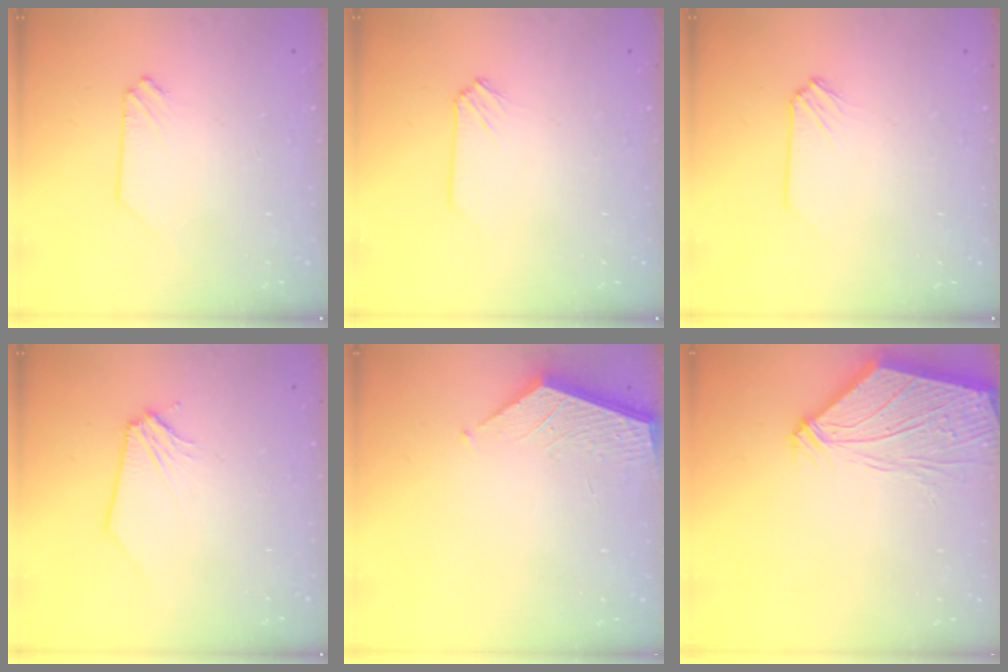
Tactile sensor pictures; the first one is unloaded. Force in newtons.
{"total": 0.0}
{"total": 0.0}
{"total": 0.0}
{"total": 2.1, "press": 2.1, "slide": 0.2}
{"total": 10.1, "press": 10.0, "slide": 1.8}